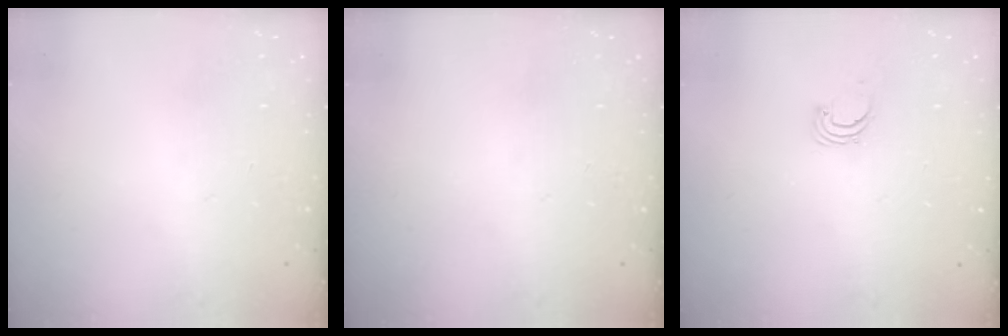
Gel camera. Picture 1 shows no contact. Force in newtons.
{"total": 0.0}
{"total": 1.7, "press": 1.7, "slide": 0.1}